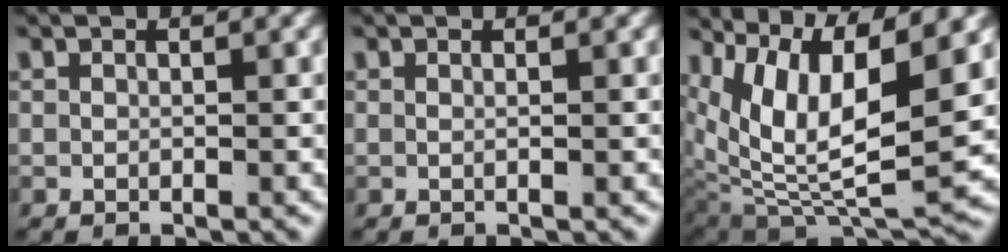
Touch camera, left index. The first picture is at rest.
{"total": 0.5, "force": [0.0, -0.4, 0.3], "torque": [-0.004, -0.004, 0.003]}
{"total": 12.9, "force": [0.8, 8.0, 10.1], "torque": [-0.191, -0.043, 0.034]}